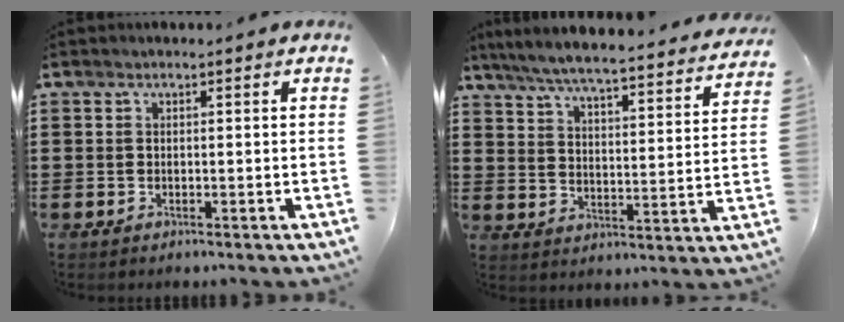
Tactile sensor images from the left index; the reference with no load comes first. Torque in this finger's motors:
{"motor_torque": [0.91, -1.23, 0.64, 0.21]}